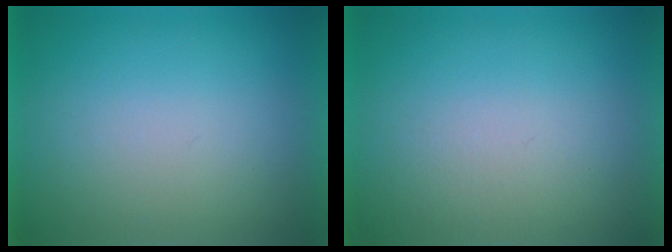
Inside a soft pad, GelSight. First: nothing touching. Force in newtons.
{"total": 1.7}